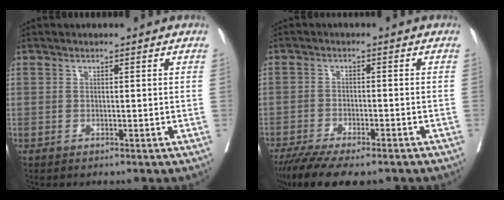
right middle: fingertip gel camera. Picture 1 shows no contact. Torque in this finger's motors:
{"motor_torque": [0.85, -0.80, 0.17, 0.06]}